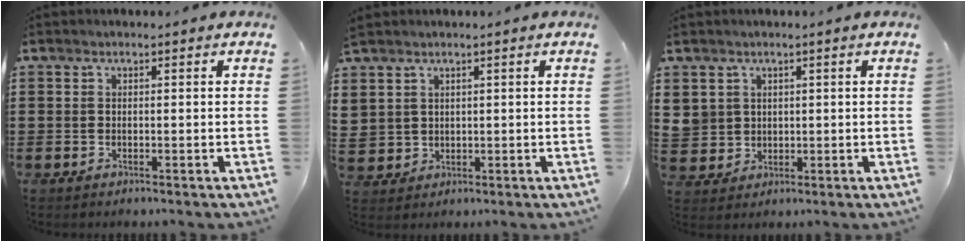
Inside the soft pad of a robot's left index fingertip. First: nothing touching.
{"total": 2.3, "force": [1.5, 1.7, 0.2], "torque": [-0.015, 0.006, 0.026]}
{"total": 3.3, "force": [1.3, 3.0, 0.1], "torque": [-0.021, 0.009, 0.022]}